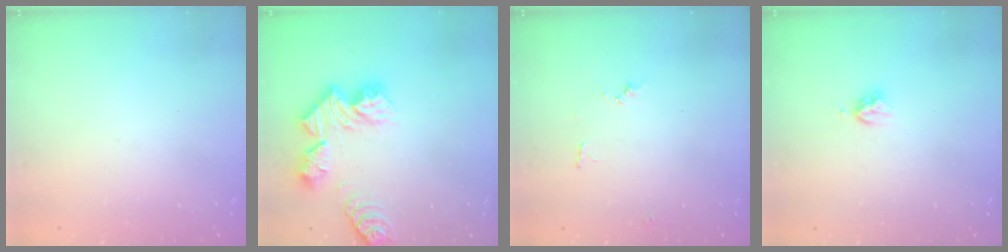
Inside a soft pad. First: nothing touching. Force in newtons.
{"total": 12.8, "press": 12.7, "slide": 1.1}
{"total": 5.9, "press": 5.9, "slide": 0.4}
{"total": 4.2, "press": 4.2, "slide": 0.6}